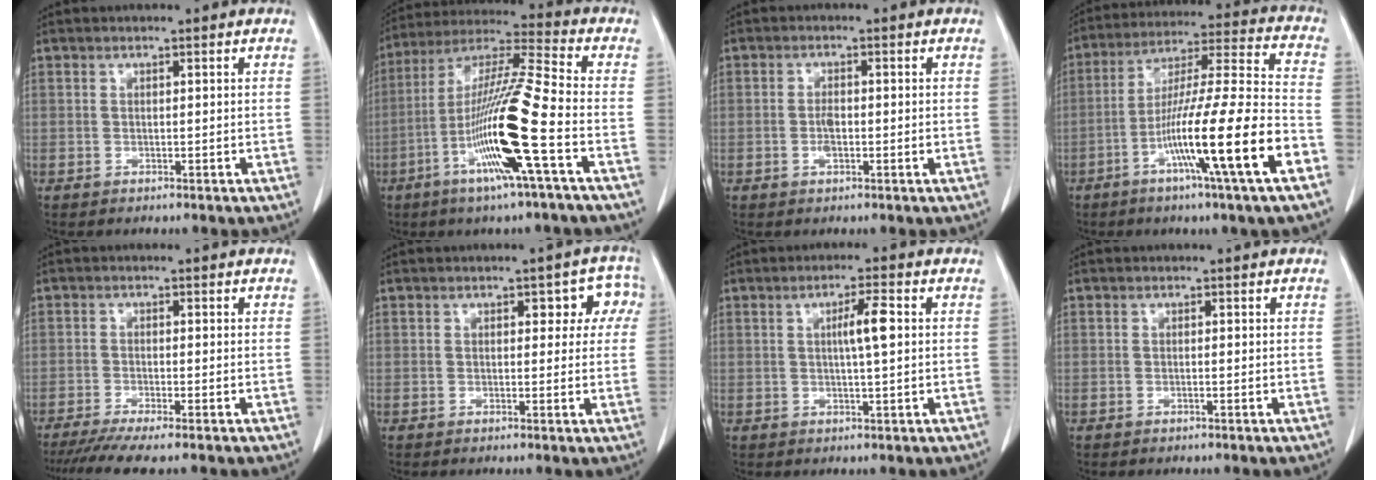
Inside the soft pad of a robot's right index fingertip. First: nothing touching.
{"total": 16.5, "force": [-5.6, -0.9, 15.6], "torque": [-0.304, -0.012, -0.113]}
{"total": 2.4, "force": [-0.5, 0.9, 2.1], "torque": [-0.047, -0.001, -0.008]}
{"total": 18.8, "force": [-7.9, -0.9, 17.1], "torque": [-0.295, -0.018, -0.137]}
{"total": 6.1, "force": [-4.7, -0.3, 3.8], "torque": [-0.057, -0.015, -0.079]}
{"total": 4.9, "force": [1.5, 3.0, 3.6], "torque": [-0.018, 0.024, 0.012]}
{"total": 4.2, "force": [0.6, 0.1, 4.1], "torque": [-0.072, 0.000, 0.010]}
{"total": 0.0}